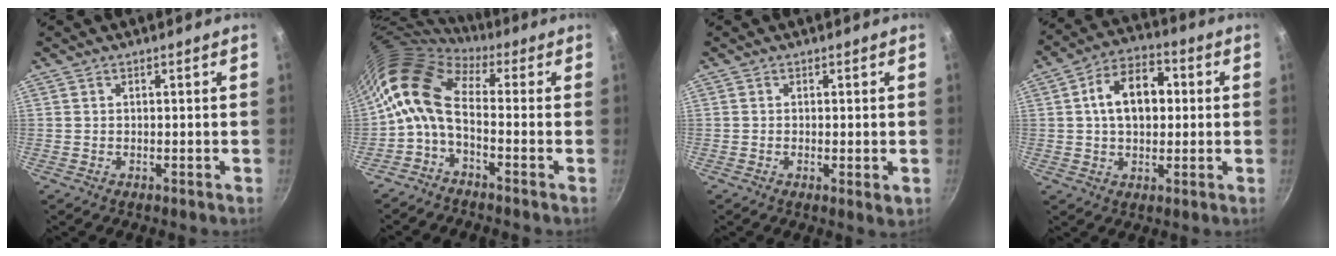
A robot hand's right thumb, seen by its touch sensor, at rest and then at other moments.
{"total": 9.8, "force": [-0.4, 5.3, 8.2], "torque": [-0.159, 0.026, -0.026]}
{"total": 2.1, "force": [-0.3, 0.5, 2.0], "torque": [-0.033, -0.008, -0.005]}
{"total": 12.2, "force": [1.6, 8.1, 9.0], "torque": [-0.113, 0.023, 0.012]}